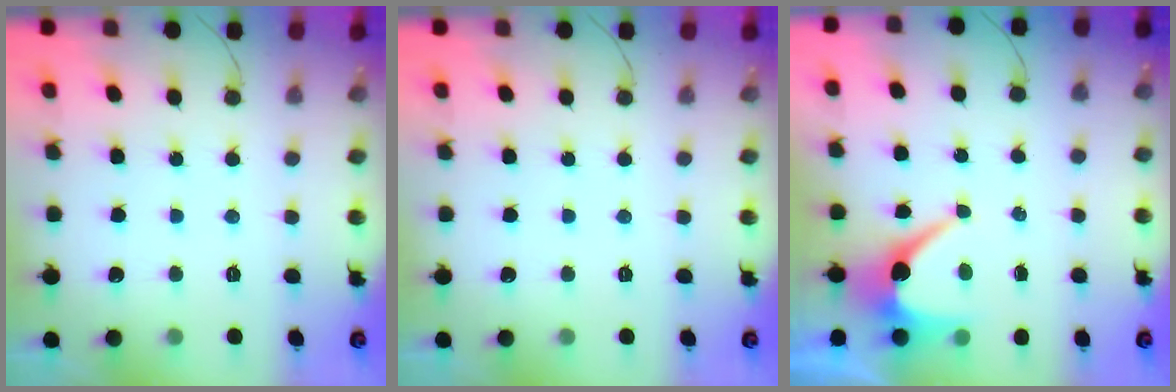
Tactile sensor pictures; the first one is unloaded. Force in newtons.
{"total": 0.0}
{"total": 6.8, "press": 6.8, "slide": 0.6}